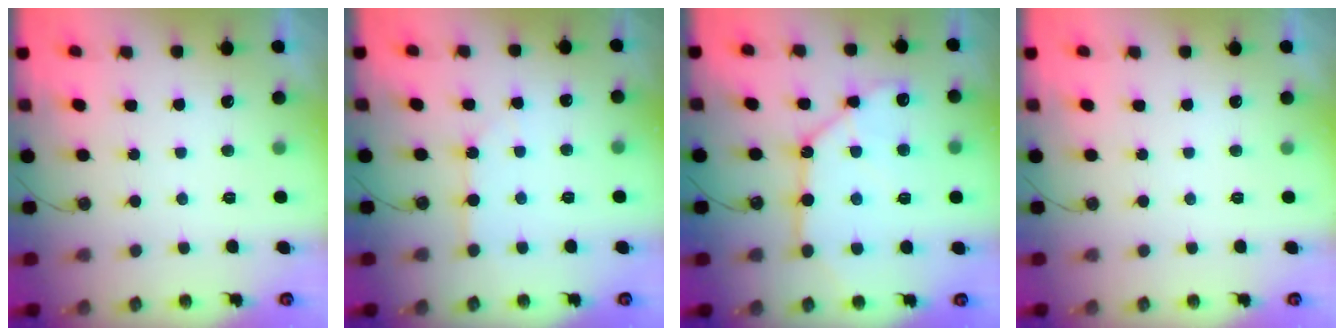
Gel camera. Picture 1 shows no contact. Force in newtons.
{"total": 3.6, "press": 3.5, "slide": 0.6}
{"total": 11.5, "press": 11.5, "slide": 1.0}
{"total": 0.0}